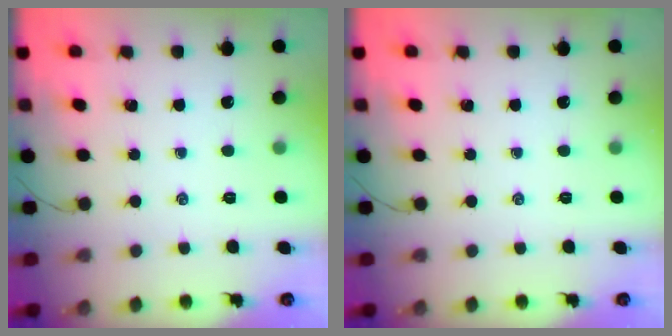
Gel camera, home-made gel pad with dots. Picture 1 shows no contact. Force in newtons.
{"total": 0.0}